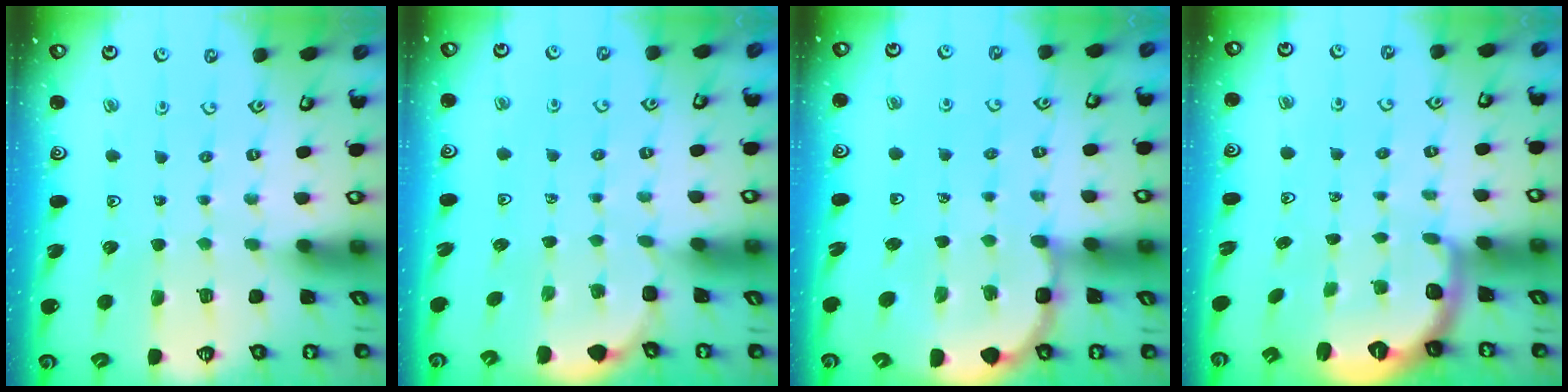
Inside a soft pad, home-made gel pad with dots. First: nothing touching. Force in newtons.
{"total": 2.4, "press": 2.1, "slide": 1.1}
{"total": 6.4, "press": 6.2, "slide": 1.6}
{"total": 2.6, "press": 1.6, "slide": 2.1}